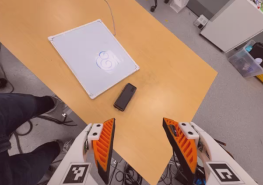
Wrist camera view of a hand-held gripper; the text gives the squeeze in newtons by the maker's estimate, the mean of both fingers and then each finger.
{"total": 0.0}